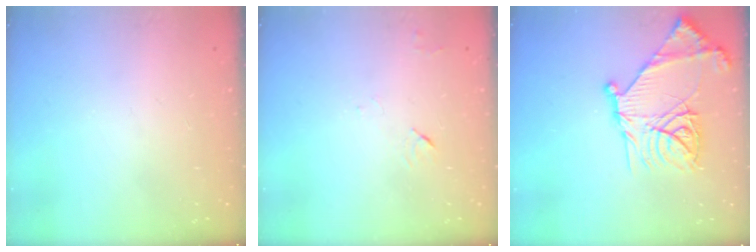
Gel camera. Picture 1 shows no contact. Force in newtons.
{"total": 3.7, "press": 3.6, "slide": 0.5}
{"total": 22.5, "press": 22.4, "slide": 2.2}